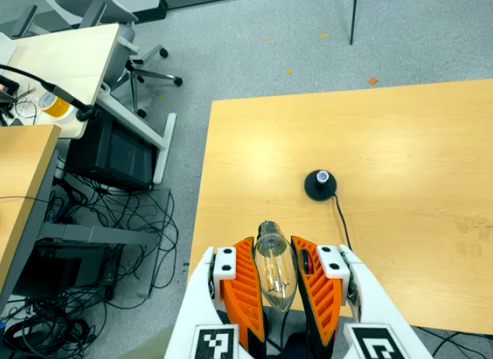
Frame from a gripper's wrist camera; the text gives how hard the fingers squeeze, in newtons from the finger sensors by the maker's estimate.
{"total": 19.1, "left": 20.8, "right": 17.3}